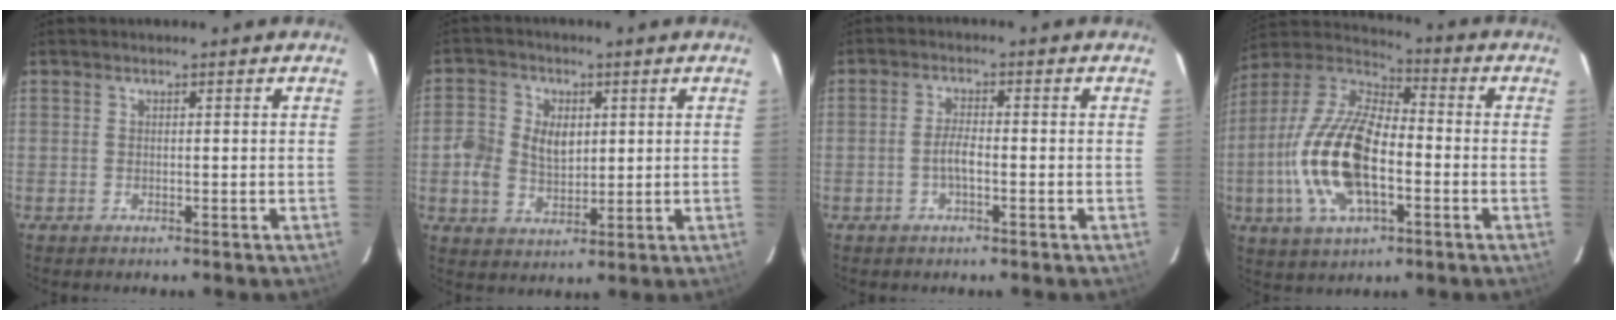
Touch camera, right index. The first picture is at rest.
{"total": 7.8, "force": [0.6, 6.0, 4.9], "torque": [-0.108, 0.011, 0.011]}
{"total": 2.6, "force": [-1.0, 0.6, 2.4], "torque": [-0.050, 0.004, -0.019]}
{"total": 19.2, "force": [-4.1, 8.9, 16.5], "torque": [-0.350, -0.002, -0.080]}